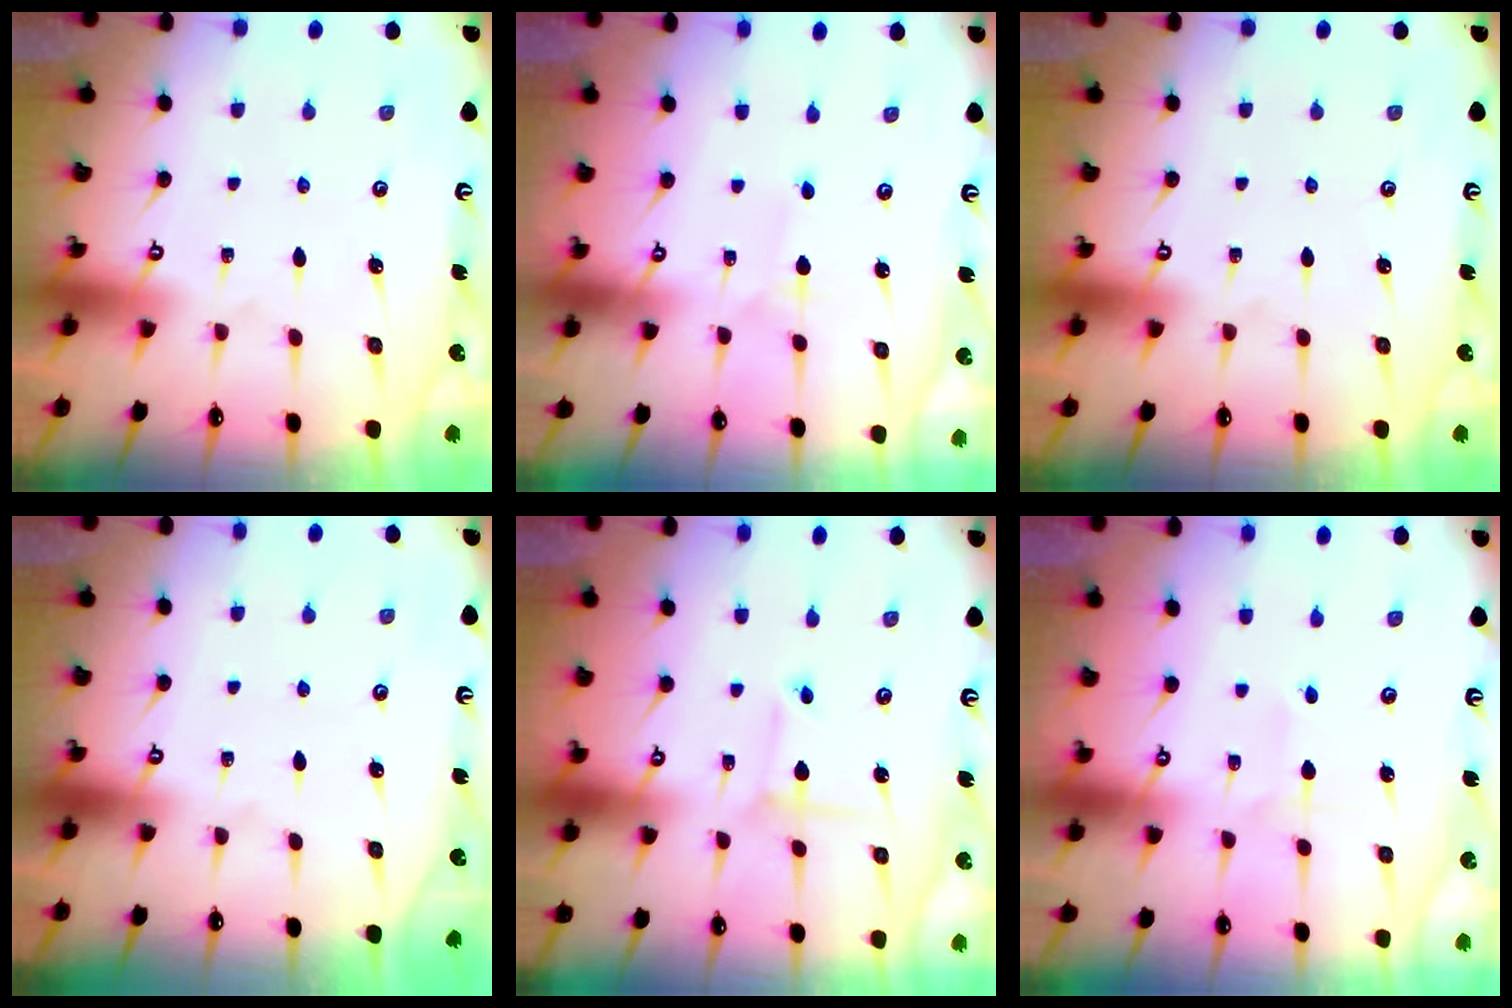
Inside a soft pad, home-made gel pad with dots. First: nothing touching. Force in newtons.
{"total": 1.3, "press": 1.3, "slide": 0.1}
{"total": 0.0}
{"total": 0.0}
{"total": 2.5, "press": 2.5, "slide": 0.2}
{"total": 1.3, "press": 1.3, "slide": 0.1}